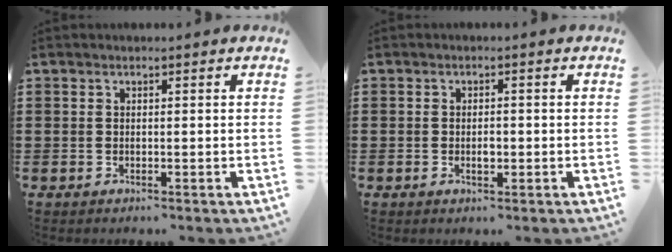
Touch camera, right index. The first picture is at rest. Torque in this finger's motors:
{"motor_torque": [0.45, 0.08, 0.00, 0.02]}